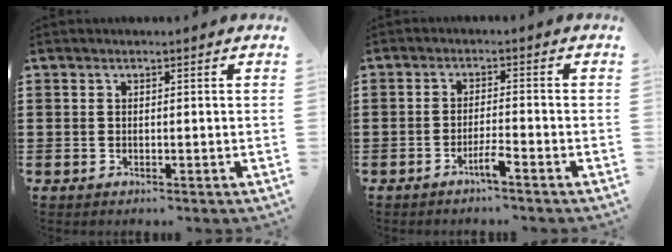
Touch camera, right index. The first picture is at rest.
{"total": 3.0, "force": [-2.2, 0.0, 2.1], "torque": [-0.043, 0.000, -0.043]}